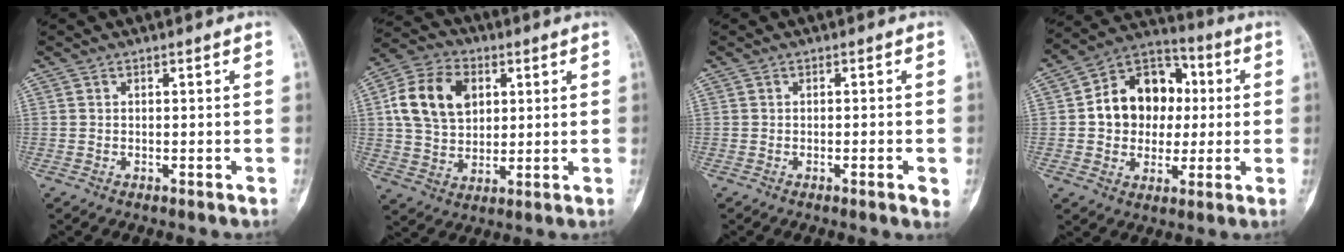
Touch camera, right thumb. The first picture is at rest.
{"total": 14.2, "force": [3.5, 10.3, 9.1], "torque": [-0.141, 0.006, 0.061]}
{"total": 2.3, "force": [-0.7, 0.5, 2.1], "torque": [-0.027, -0.004, -0.010]}
{"total": 15.7, "force": [1.1, 12.5, 9.4], "torque": [-0.095, 0.025, 0.014]}